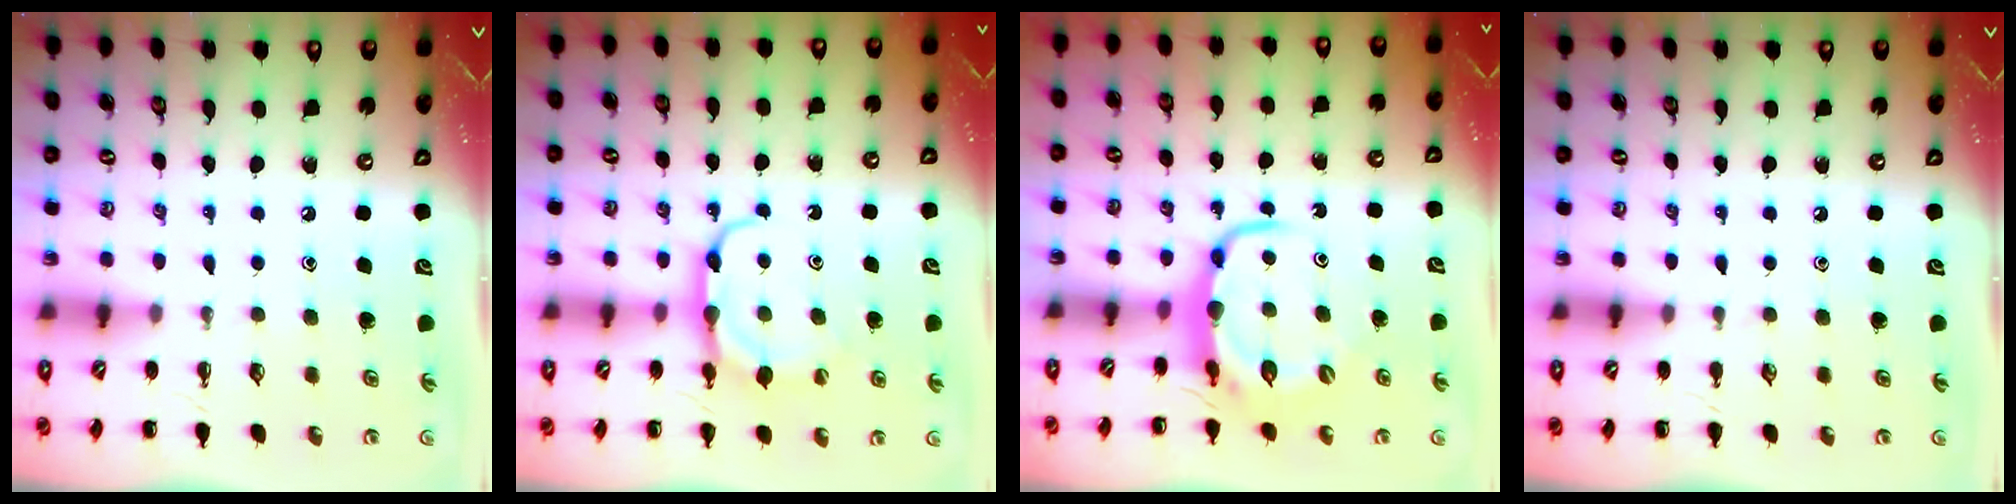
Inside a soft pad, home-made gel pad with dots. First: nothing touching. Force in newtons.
{"total": 7.9, "press": 7.8, "slide": 1.0}
{"total": 7.1, "press": 7.0, "slide": 1.0}
{"total": 0.0}